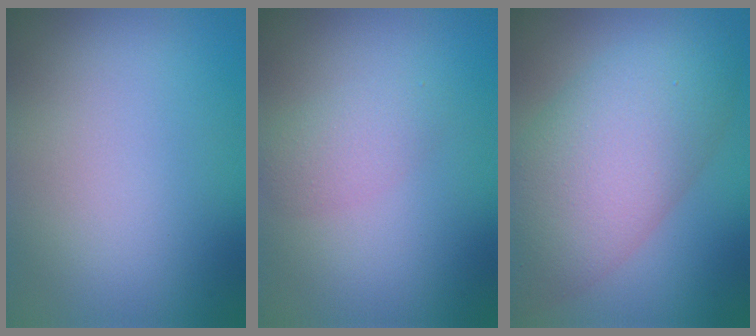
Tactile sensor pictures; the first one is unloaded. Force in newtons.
{"total": 1.8, "press": 1.8, "slide": 0.1}
{"total": 9.5, "press": 9.5, "slide": 0.4}